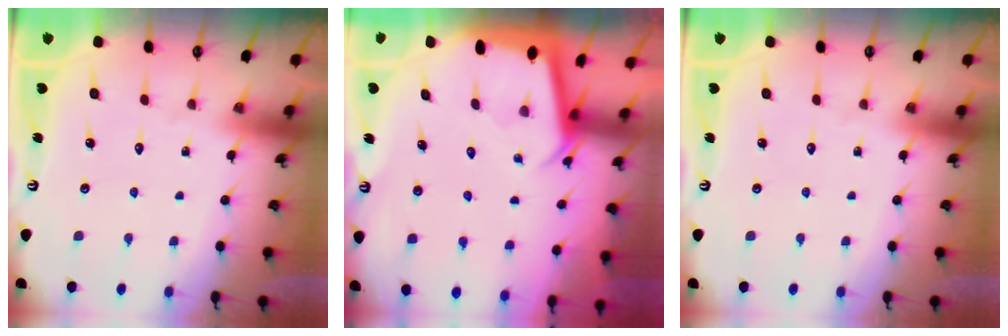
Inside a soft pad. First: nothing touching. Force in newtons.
{"total": 2.0, "press": 2.0, "slide": 0.0}
{"total": 0.0}